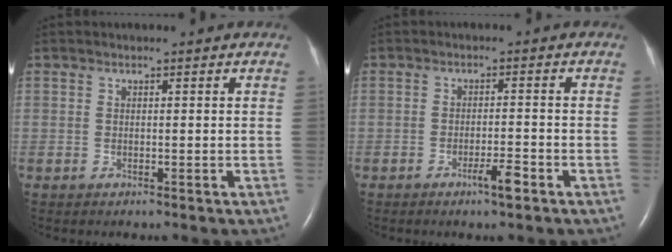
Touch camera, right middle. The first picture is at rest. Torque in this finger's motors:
{"motor_torque": [0.52, -0.49, 0.05, 0.02]}